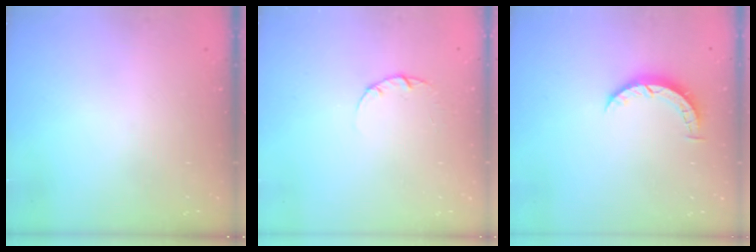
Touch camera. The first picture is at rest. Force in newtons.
{"total": 2.2, "press": 2.2, "slide": 0.3}
{"total": 3.6, "press": 3.6, "slide": 0.4}